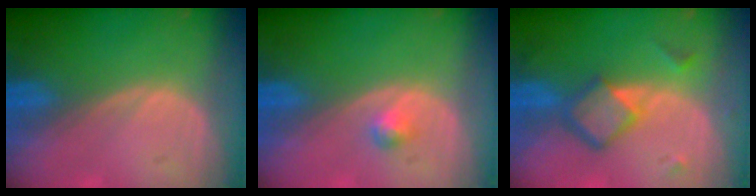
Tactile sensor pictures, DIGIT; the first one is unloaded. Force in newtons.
{"total": 1.5, "press": 1.5, "slide": 0.3}
{"total": 6.3, "press": 5.4, "slide": 3.4}